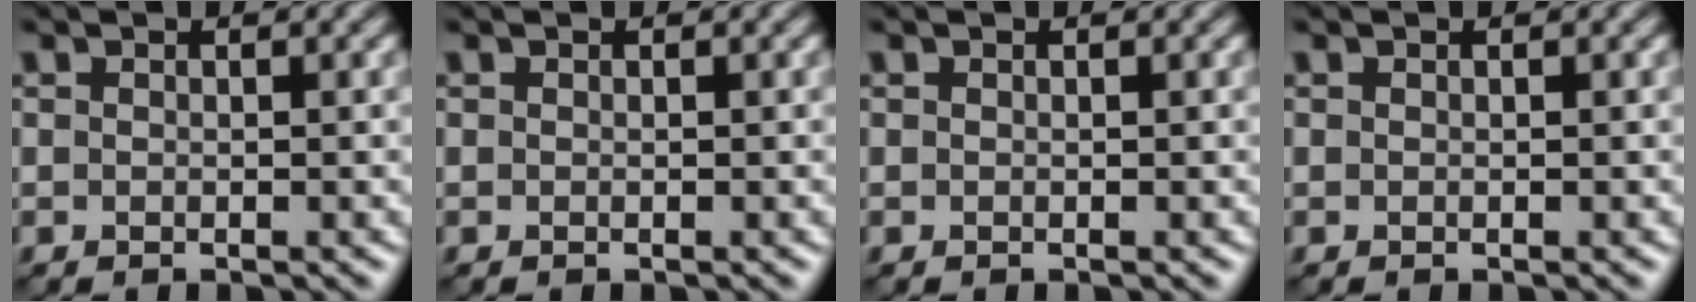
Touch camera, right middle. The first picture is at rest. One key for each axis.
{"total": 0.0}
{"total": 0.0}
{"total": 0.0}